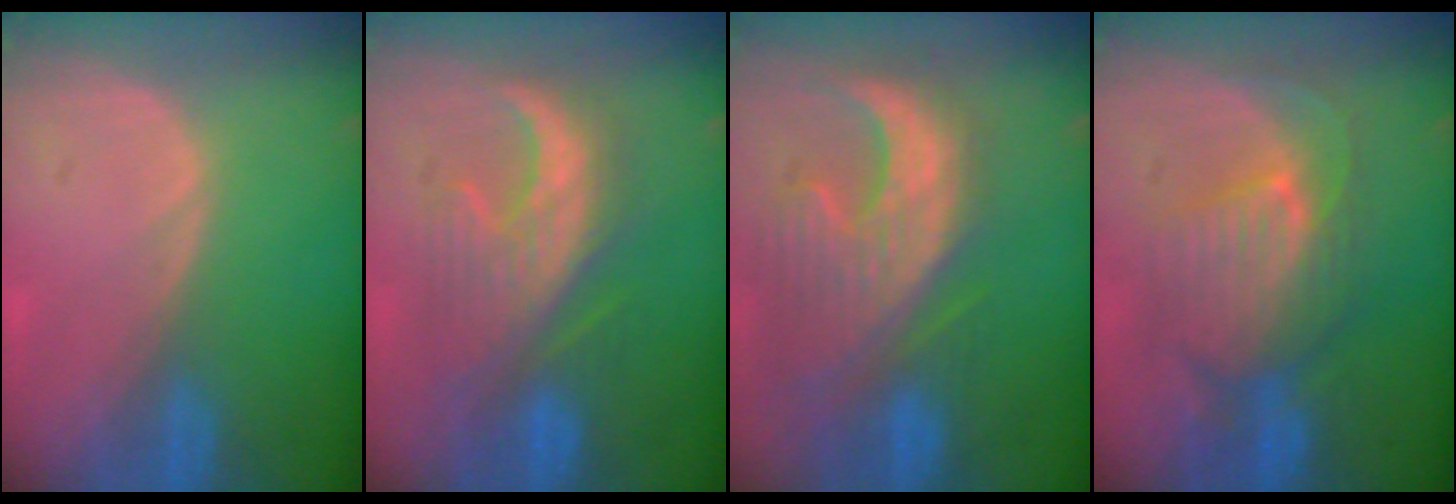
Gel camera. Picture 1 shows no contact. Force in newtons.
{"total": 9.1, "press": 9.1, "slide": 0.5}
{"total": 12.8, "press": 11.1, "slide": 6.2}
{"total": 9.1, "press": 8.7, "slide": 2.6}